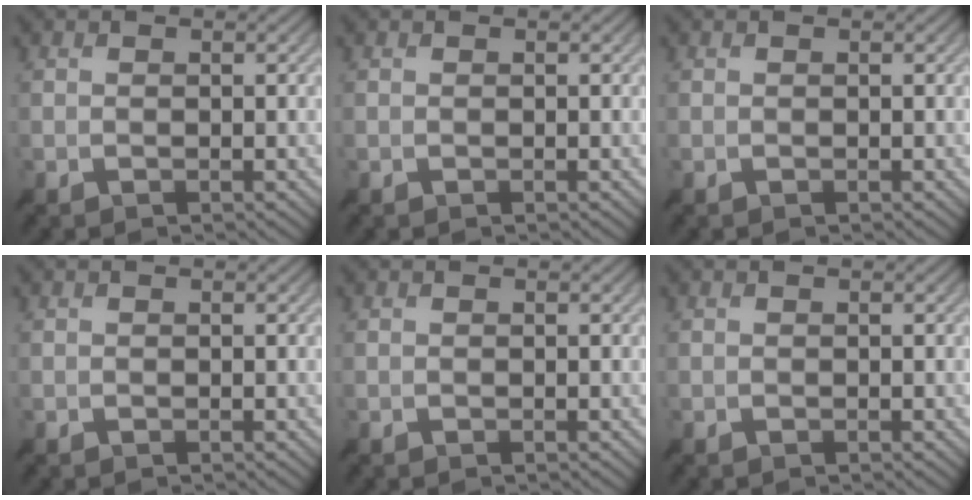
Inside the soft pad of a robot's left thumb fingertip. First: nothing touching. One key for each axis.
{"total": 0.0}
{"total": 0.0}
{"total": 0.0}
{"total": 0.0}
{"total": 0.0}